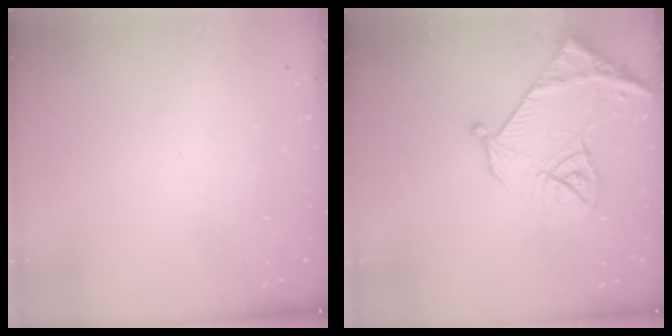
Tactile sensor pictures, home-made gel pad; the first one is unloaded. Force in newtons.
{"total": 14.4, "press": 14.3, "slide": 1.6}